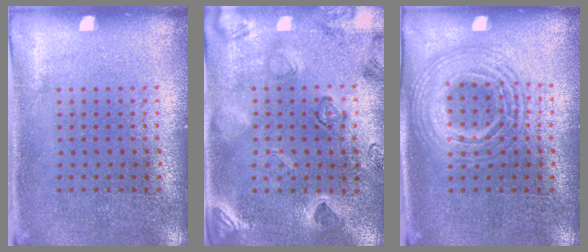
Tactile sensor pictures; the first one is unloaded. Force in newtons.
{"total": 2.3, "press": 2.1, "slide": 0.8}
{"total": 2.4, "press": 2.4, "slide": 0.2}